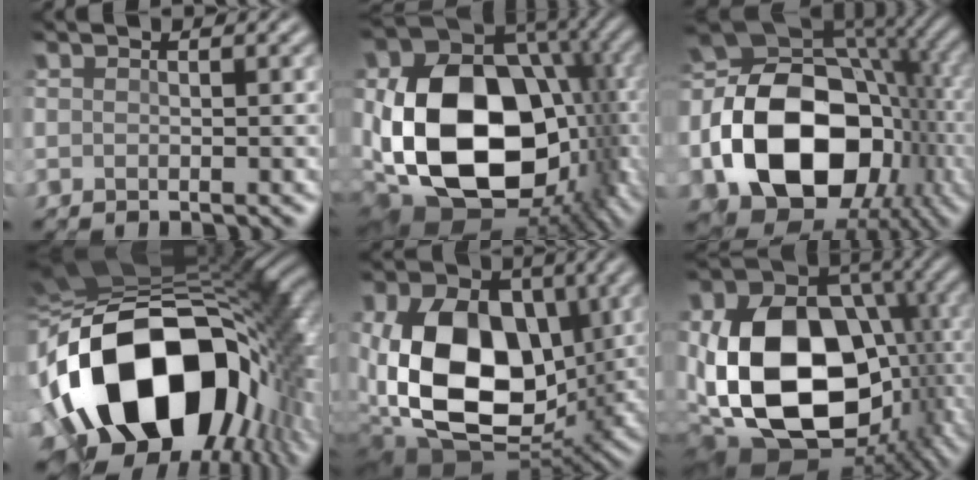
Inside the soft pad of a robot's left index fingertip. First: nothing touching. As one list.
[{"total": 17.7, "force": [-1.4, 12.7, 12.3], "torque": [-0.248, -0.035, 0.000]}, {"total": 18.4, "force": [-3.3, 13.0, 12.6], "torque": [-0.246, -0.029, -0.036]}, {"total": 19.1, "force": [-3.2, 12.3, 14.3], "torque": [-0.295, -0.014, -0.040]}, {"total": 16.6, "force": [-0.2, 11.3, 12.1], "torque": [-0.236, -0.025, 0.005]}, {"total": 17.6, "force": [-1.7, 12.7, 12.1], "torque": [-0.259, -0.027, -0.017]}]